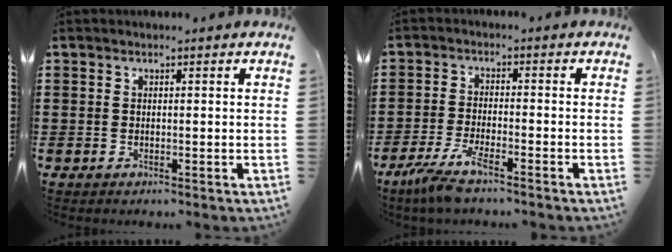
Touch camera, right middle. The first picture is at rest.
{"total": 5.5, "force": [-4.1, 0.4, 3.7], "torque": [-0.095, -0.021, -0.081]}